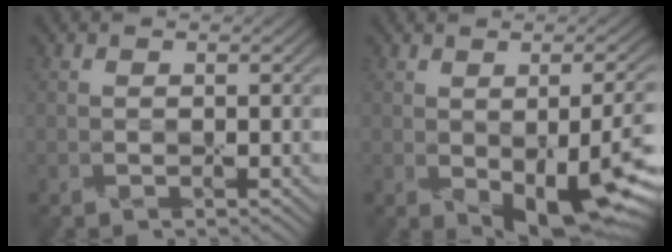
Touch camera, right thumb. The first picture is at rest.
{"total": 11.6, "force": [-2.4, 5.2, 10.1], "torque": [-0.135, -0.026, -0.012]}